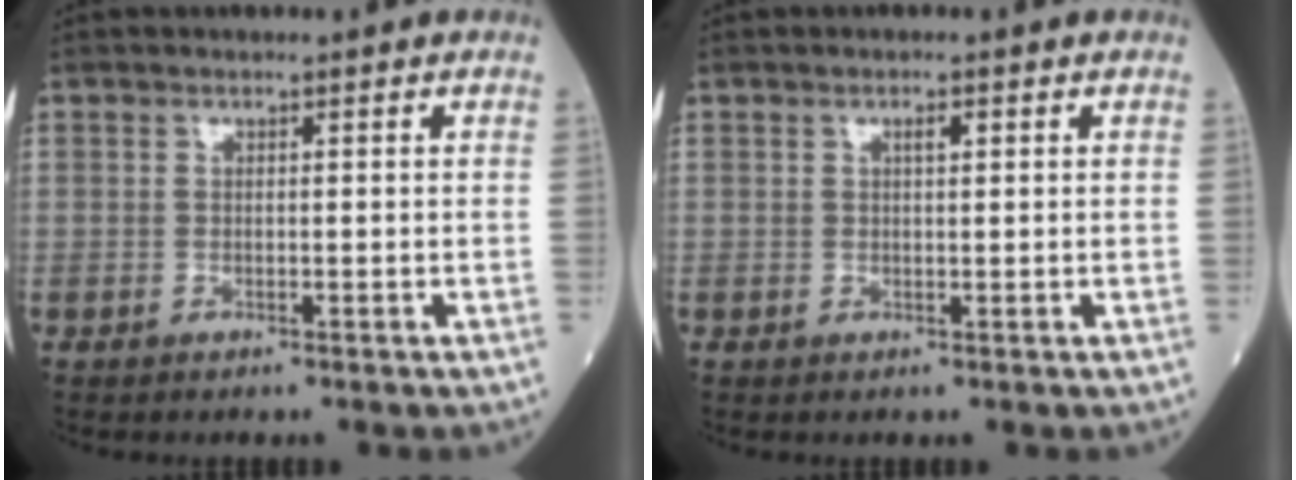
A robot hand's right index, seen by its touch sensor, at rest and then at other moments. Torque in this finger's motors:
{"motor_torque": [0.37, 0.07, 0.09, 0.03]}